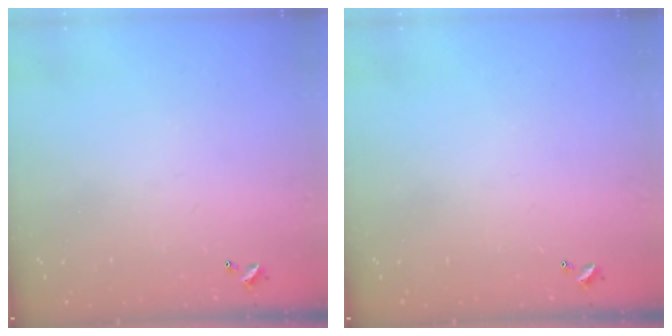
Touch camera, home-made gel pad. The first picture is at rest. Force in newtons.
{"total": 0.0}